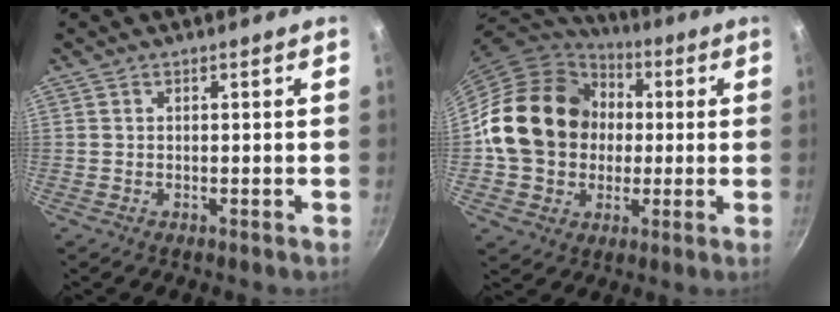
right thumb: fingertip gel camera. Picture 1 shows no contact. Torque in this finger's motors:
{"motor_torque": [0.91, 3.57, 0.92, -0.93, 0.20]}